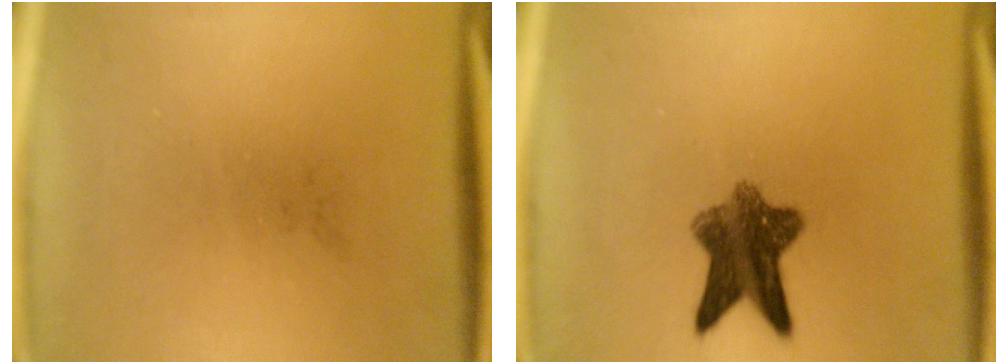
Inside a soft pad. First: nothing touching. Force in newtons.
{"total": 7.9}